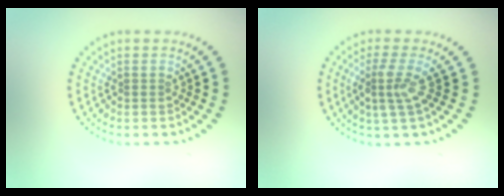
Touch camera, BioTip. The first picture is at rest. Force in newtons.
{"total": 2.7, "press": 2.0, "slide": 1.8}